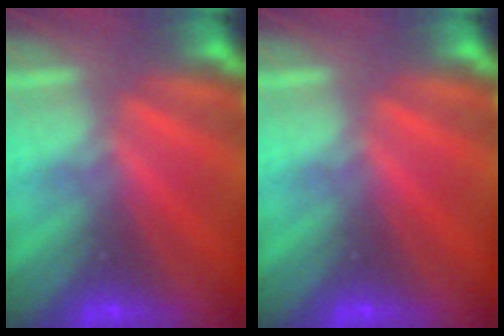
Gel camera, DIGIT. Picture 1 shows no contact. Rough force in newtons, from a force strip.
{"total": 0.0}